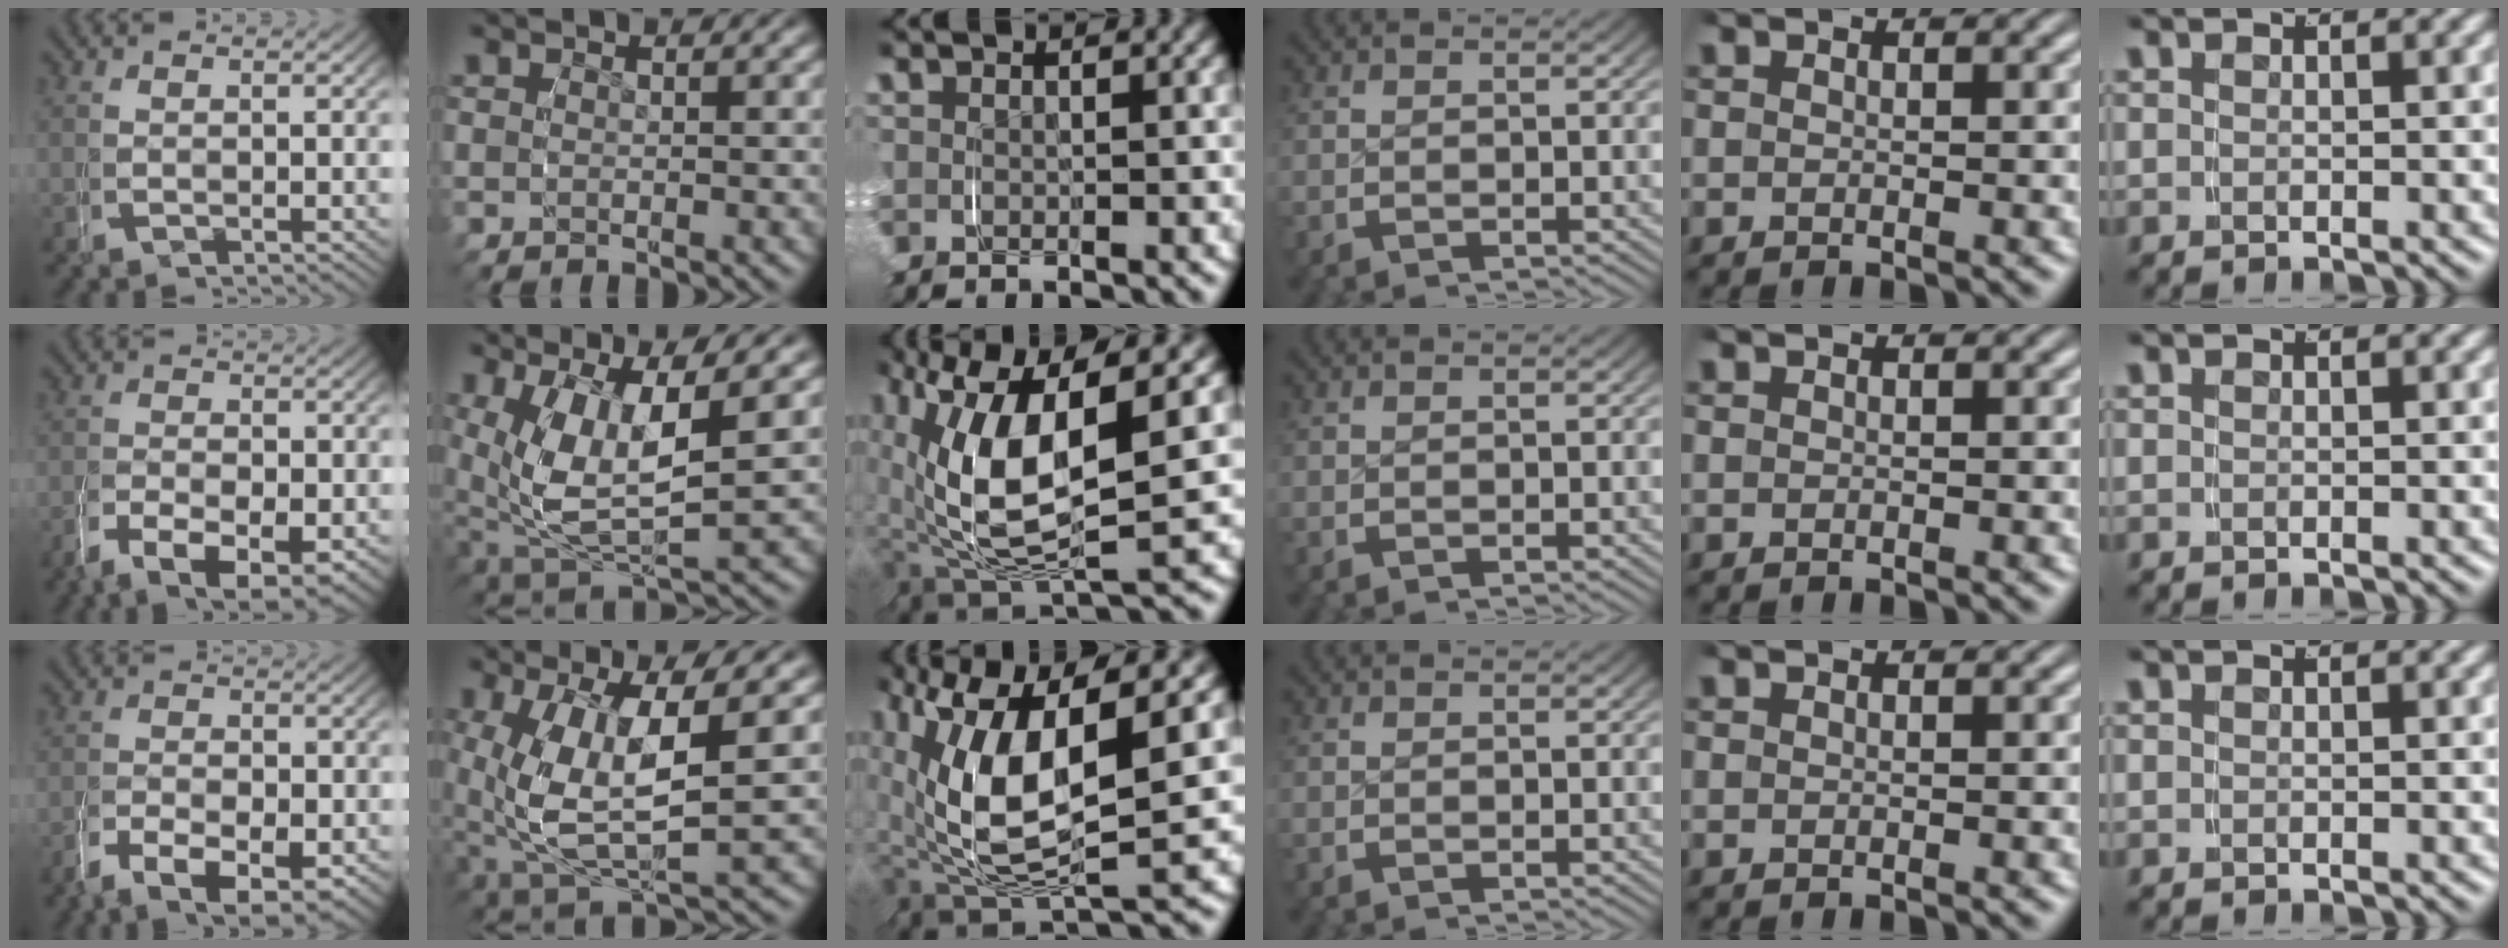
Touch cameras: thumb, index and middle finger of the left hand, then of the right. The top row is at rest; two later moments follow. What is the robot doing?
{"motion": "grasp_and_lifting", "object": "shoes"}